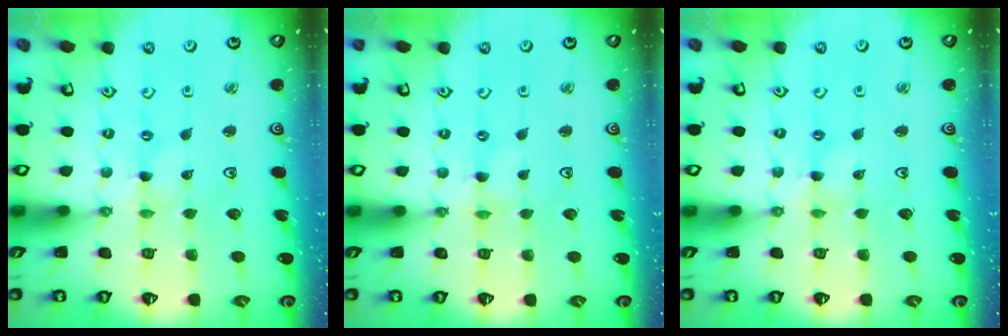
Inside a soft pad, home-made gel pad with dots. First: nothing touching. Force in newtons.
{"total": 0.0}
{"total": 1.2, "press": 1.2, "slide": 0.1}